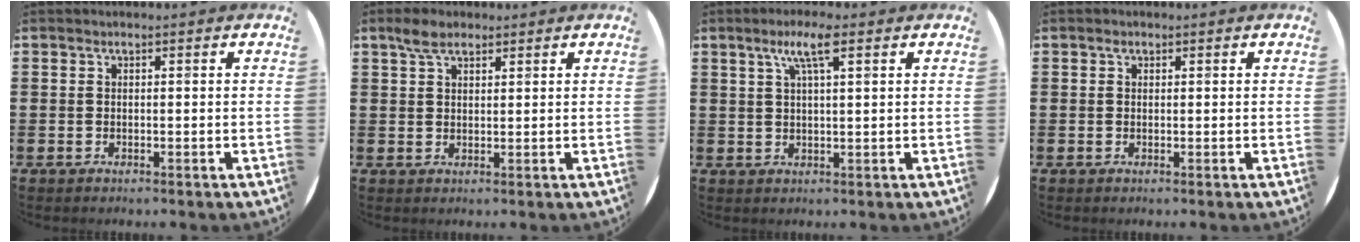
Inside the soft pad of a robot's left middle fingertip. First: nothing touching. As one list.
[{"total": 3.5, "force": [2.5, 1.6, 1.8], "torque": [-0.030, 0.005, 0.044]}, {"total": 4.9, "force": [2.7, 1.0, 4.0], "torque": [-0.076, 0.007, 0.042]}, {"total": 0.6, "force": [0.3, 0.4, 0.2], "torque": [0.005, 0.000, 0.004]}]